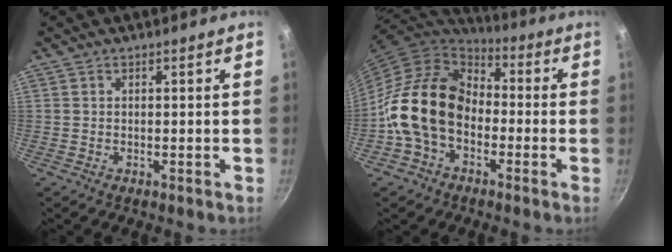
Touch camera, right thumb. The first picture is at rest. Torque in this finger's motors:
{"motor_torque": [1.55, 3.46, 1.47, -1.30, 0.26]}